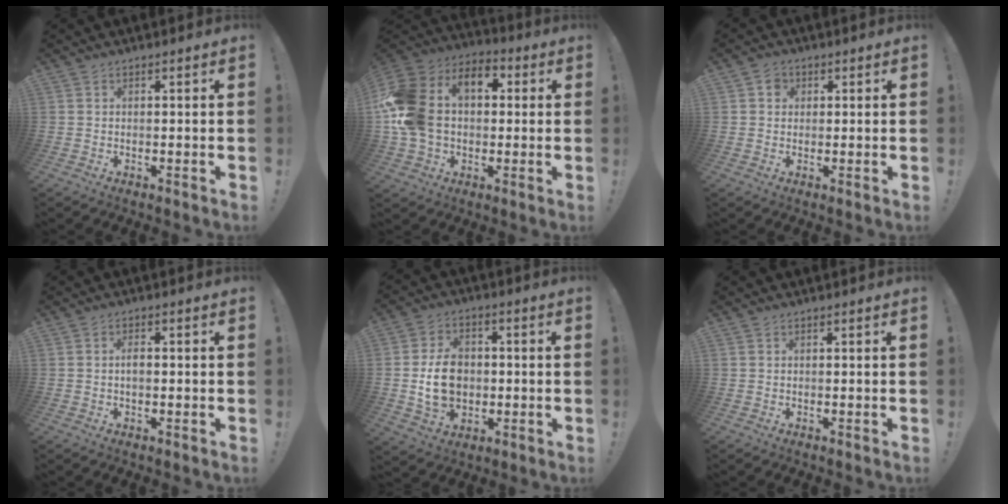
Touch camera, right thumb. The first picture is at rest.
{"total": 19.1, "force": [2.2, 14.4, 12.3], "torque": [-0.237, 0.002, 0.045]}
{"total": 3.1, "force": [1.0, 2.7, 1.2], "torque": [-0.013, -0.001, 0.015]}
{"total": 2.0, "force": [-0.2, 1.1, 1.7], "torque": [-0.025, 0.004, -0.005]}
{"total": 12.5, "force": [-0.5, 9.8, 7.7], "torque": [-0.131, 0.004, -0.006]}
{"total": 0.0}